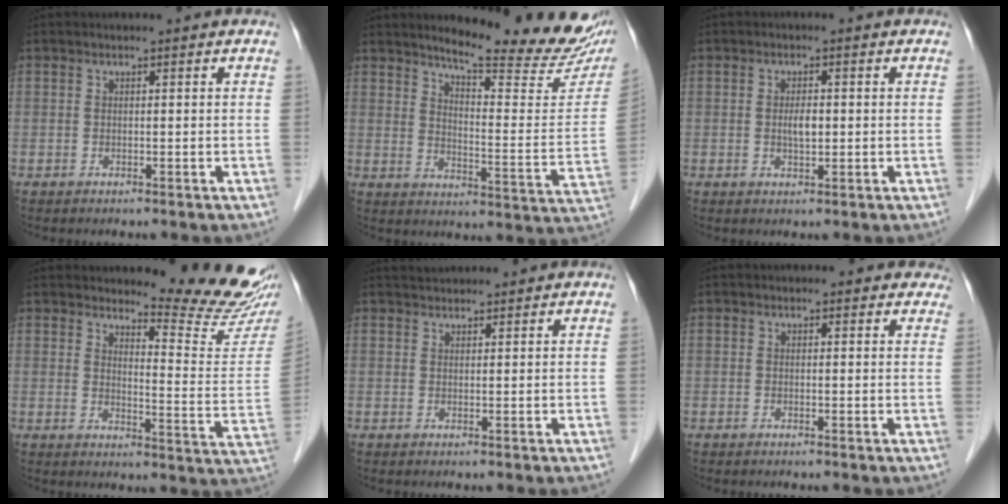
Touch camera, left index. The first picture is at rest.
{"total": 20.1, "force": [17.7, 2.1, 9.3], "torque": [-0.123, -0.081, 0.219]}
{"total": 2.4, "force": [-0.2, 0.9, 2.2], "torque": [-0.041, -0.002, -0.002]}
{"total": 13.0, "force": [12.6, -0.9, 3.2], "torque": [-0.040, -0.109, 0.144]}
{"total": 2.6, "force": [2.5, 0.4, 0.3], "torque": [-0.006, 0.028, 0.038]}
{"total": 2.8, "force": [2.3, 1.6, 0.2], "torque": [0.017, -0.006, 0.005]}